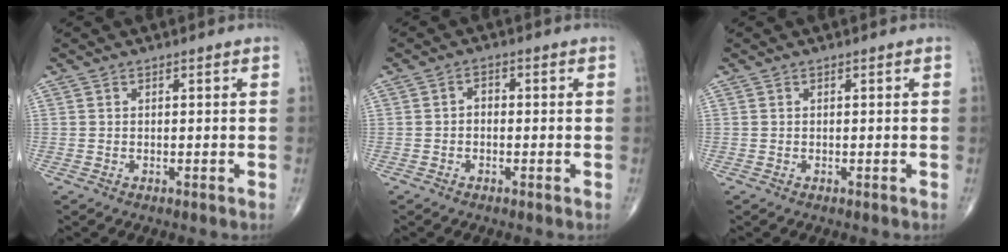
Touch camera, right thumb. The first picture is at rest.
{"total": 1.7, "force": [-0.3, 1.2, 1.1], "torque": [-0.011, 0.010, -0.011]}
{"total": 0.0}